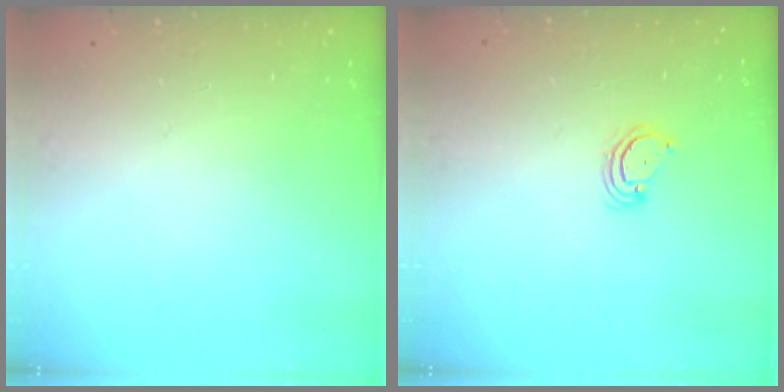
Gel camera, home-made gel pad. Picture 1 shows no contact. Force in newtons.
{"total": 2.9, "press": 2.9, "slide": 0.3}